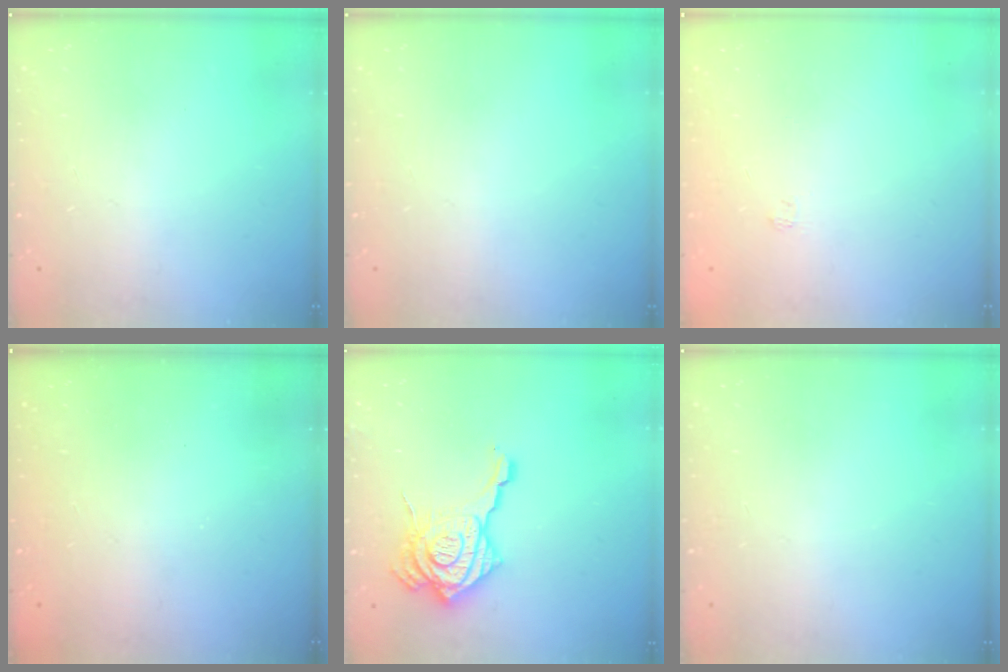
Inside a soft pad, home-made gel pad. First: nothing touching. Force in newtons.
{"total": 0.0}
{"total": 1.8, "press": 1.4, "slide": 1.1}
{"total": 2.5, "press": 2.4, "slide": 0.8}
{"total": 20.0, "press": 19.9, "slide": 2.3}
{"total": 0.0}